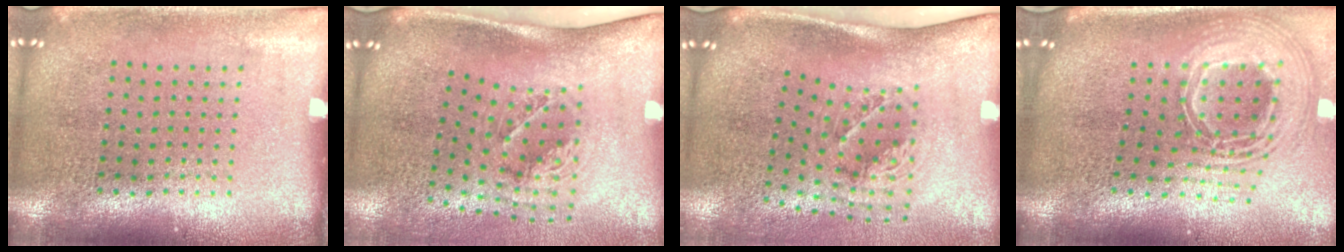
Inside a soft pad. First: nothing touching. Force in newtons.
{"total": 1.8, "press": 1.2, "slide": 1.3}
{"total": 1.8, "press": 1.2, "slide": 1.3}
{"total": 2.8, "press": 1.9, "slide": 2.1}